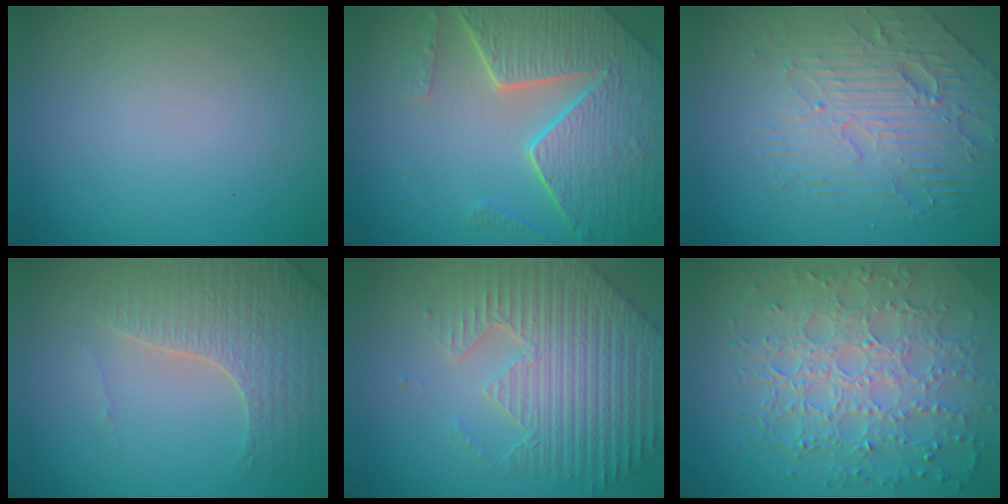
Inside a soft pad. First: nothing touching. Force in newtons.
{"total": 8.1, "press": 5.9, "slide": 5.5}
{"total": 5.6, "press": 4.4, "slide": 3.4}
{"total": 4.2, "press": 3.7, "slide": 1.8}
{"total": 7.6, "press": 5.7, "slide": 5.0}
{"total": 8.1, "press": 5.7, "slide": 5.8}